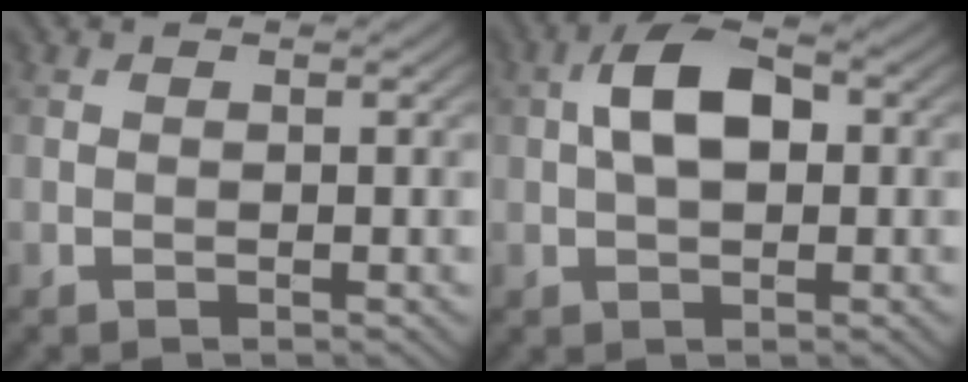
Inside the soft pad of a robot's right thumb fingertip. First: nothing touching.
{"total": 6.3, "force": [0.6, 3.5, 5.2], "torque": [-0.102, 0.013, 0.006]}